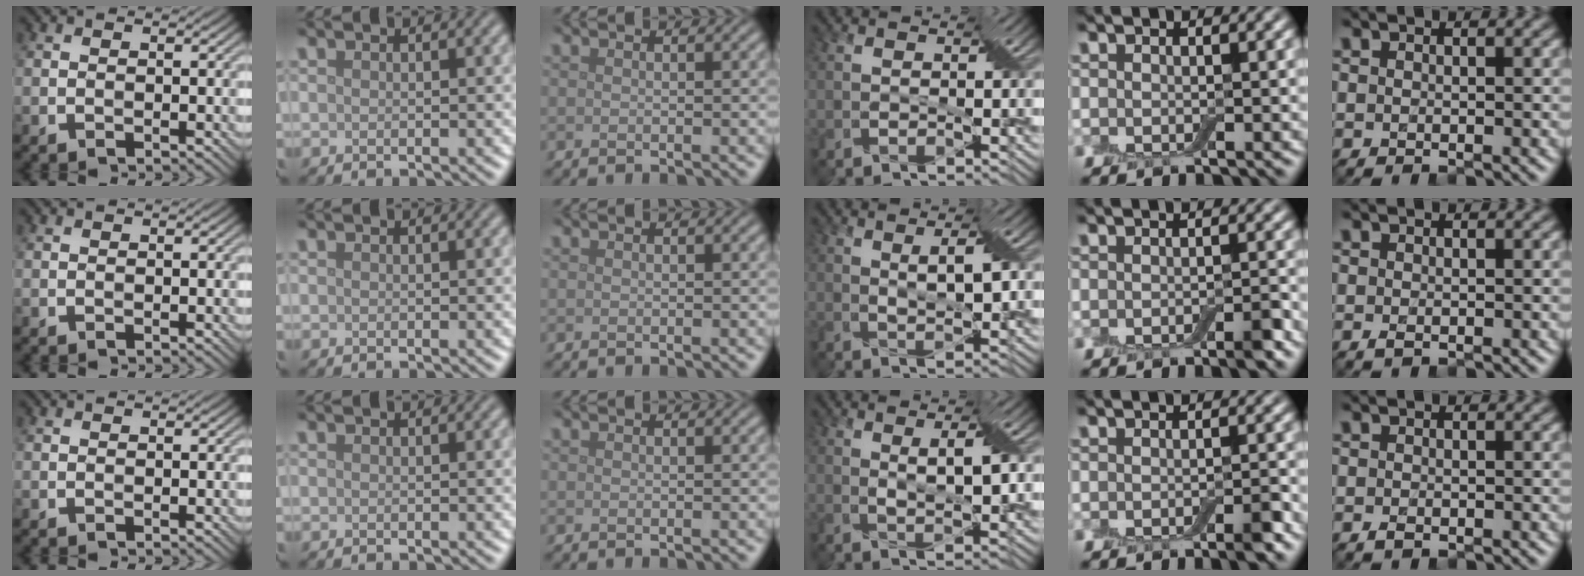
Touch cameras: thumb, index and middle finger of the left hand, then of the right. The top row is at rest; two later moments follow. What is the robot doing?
{"motion": "squeeze", "object": "air blower"}